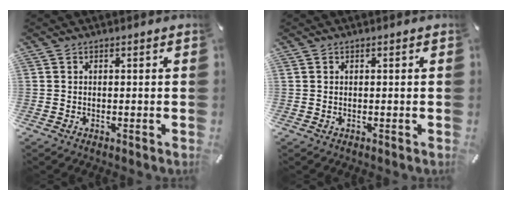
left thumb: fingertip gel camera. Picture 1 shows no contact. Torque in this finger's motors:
{"motor_torque": [-0.10, -0.19, 0.05, -0.17, 0.01]}